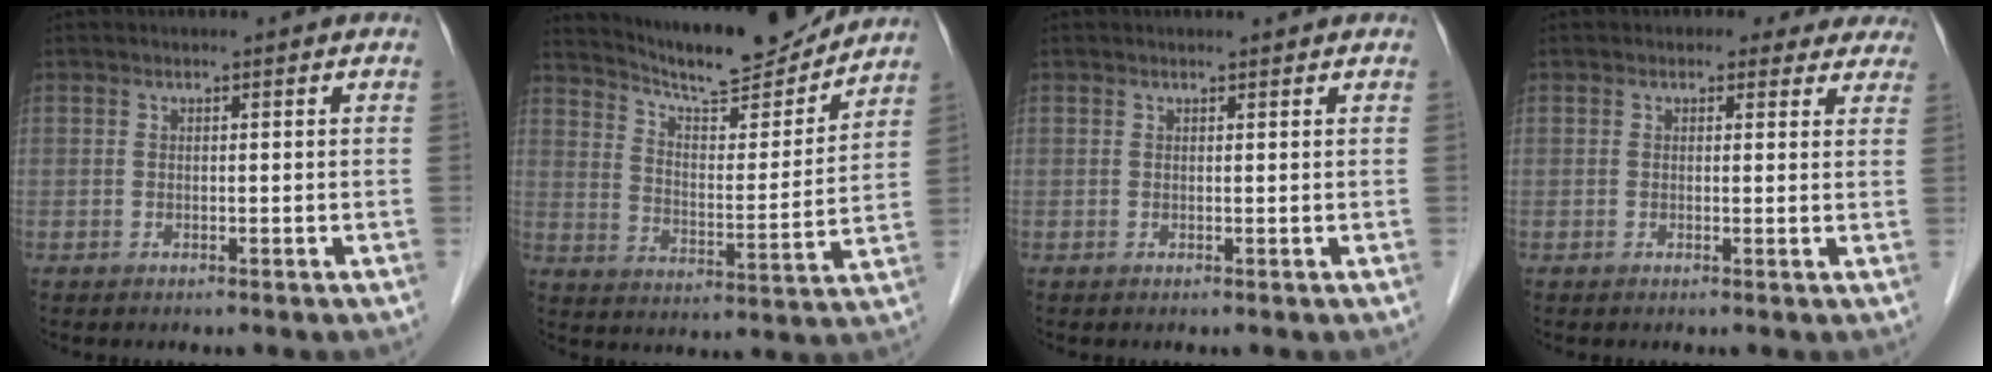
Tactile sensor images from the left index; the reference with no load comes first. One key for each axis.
{"total": 16.0, "fx": 15.0, "fy": 1.6, "fz": 5.4, "tx": -0.090, "ty": -0.013, "tz": 0.225}
{"total": 0.8, "fx": 0.8, "fy": 0.0, "fz": 0.1, "tx": -0.008, "ty": 0.001, "tz": 0.010}
{"total": 4.9, "fx": 4.2, "fy": 2.6, "fz": 0.5, "tx": 0.015, "ty": 0.001, "tz": 0.027}